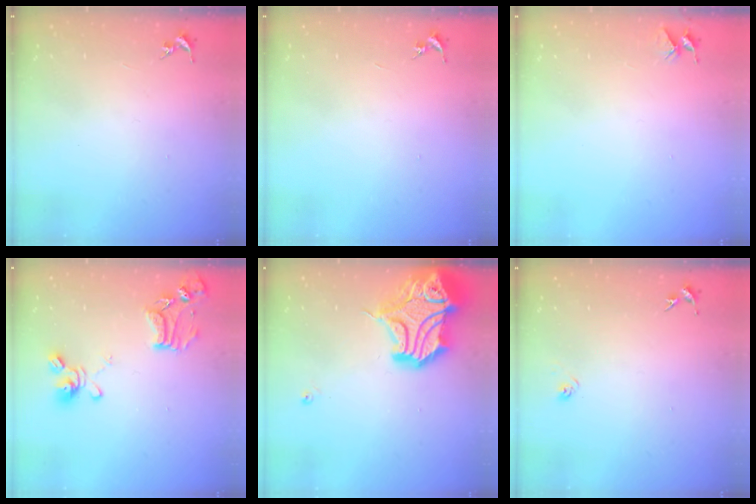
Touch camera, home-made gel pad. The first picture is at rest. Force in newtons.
{"total": 0.0}
{"total": 4.0, "press": 4.0, "slide": 0.3}
{"total": 14.6, "press": 14.6, "slide": 1.4}
{"total": 19.6, "press": 19.4, "slide": 2.5}
{"total": 3.3, "press": 3.2, "slide": 0.8}